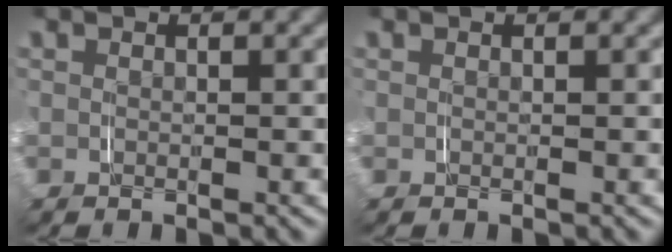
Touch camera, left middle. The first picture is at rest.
{"total": 0.0}